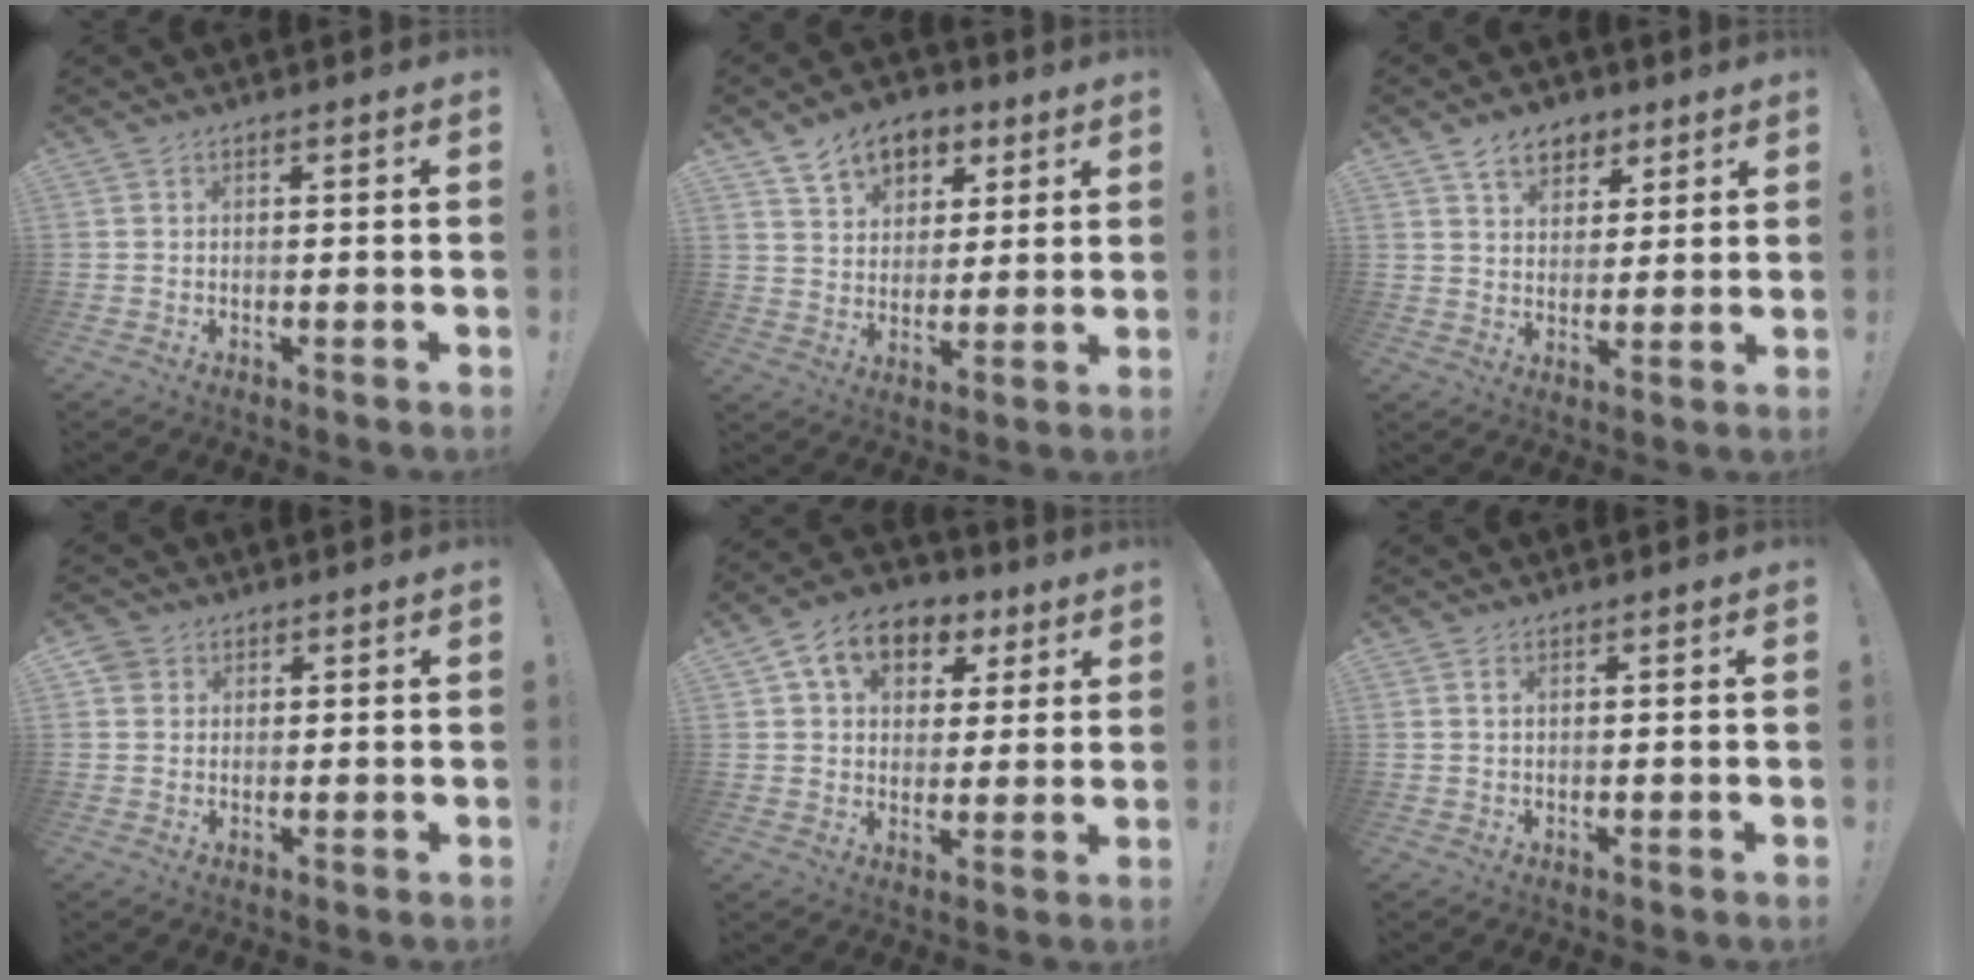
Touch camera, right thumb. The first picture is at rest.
{"total": 11.0, "force": [6.4, 7.8, 4.4], "torque": [-0.062, -0.035, 0.124]}
{"total": 8.7, "force": [5.4, 6.0, 3.4], "torque": [-0.045, -0.024, 0.102]}
{"total": 2.8, "force": [1.5, 2.3, 0.7], "torque": [-0.015, -0.002, 0.028]}
{"total": 11.5, "force": [5.2, 8.5, 5.7], "torque": [-0.081, -0.018, 0.099]}
{"total": 1.0, "force": [0.4, 0.2, 0.9], "torque": [-0.015, -0.001, 0.006]}